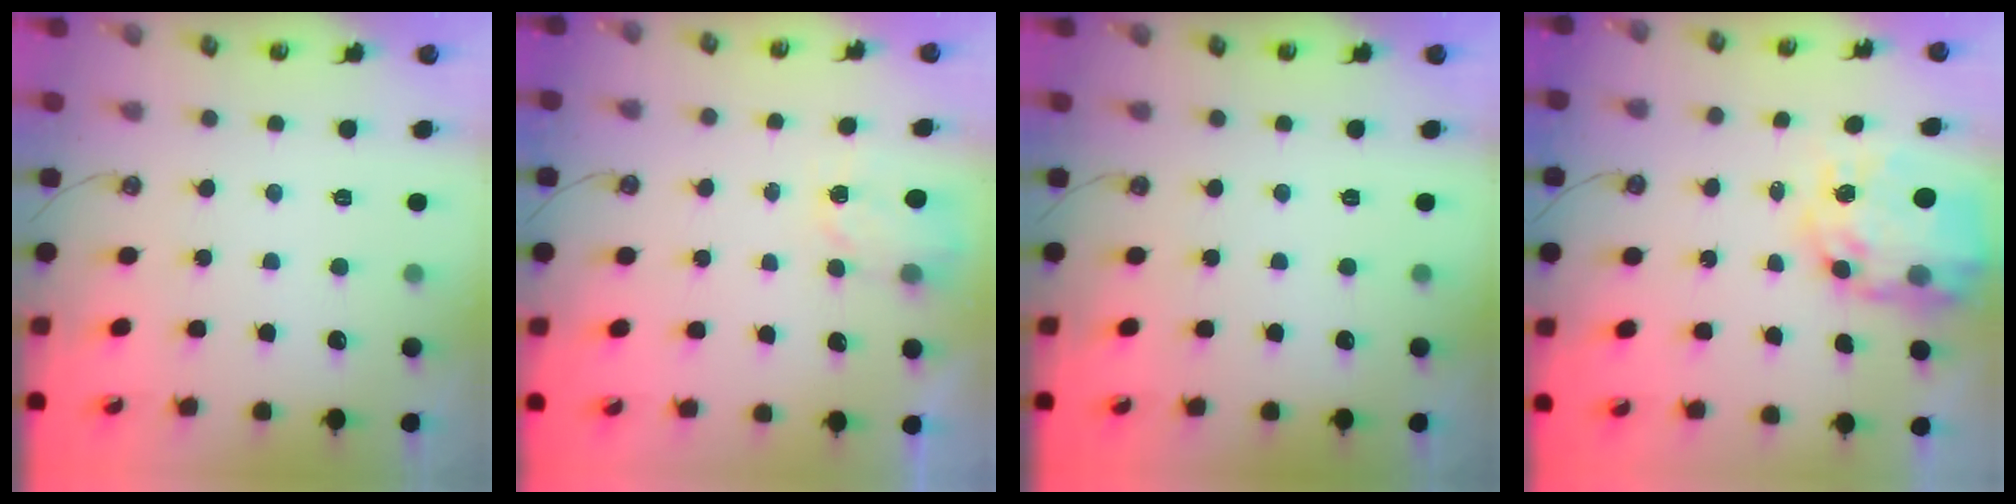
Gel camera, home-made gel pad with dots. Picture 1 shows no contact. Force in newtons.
{"total": 2.6, "press": 2.5, "slide": 0.4}
{"total": 0.0}
{"total": 15.2, "press": 15.1, "slide": 1.4}